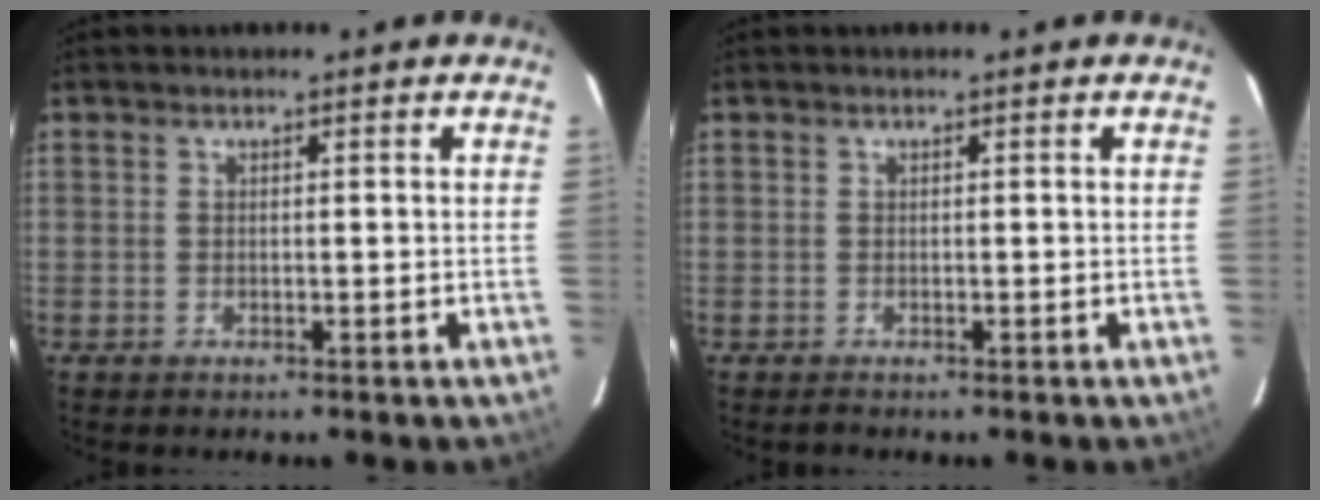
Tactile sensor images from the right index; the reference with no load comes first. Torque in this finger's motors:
{"motor_torque": [-0.50, 0.13, -0.75, -0.15]}